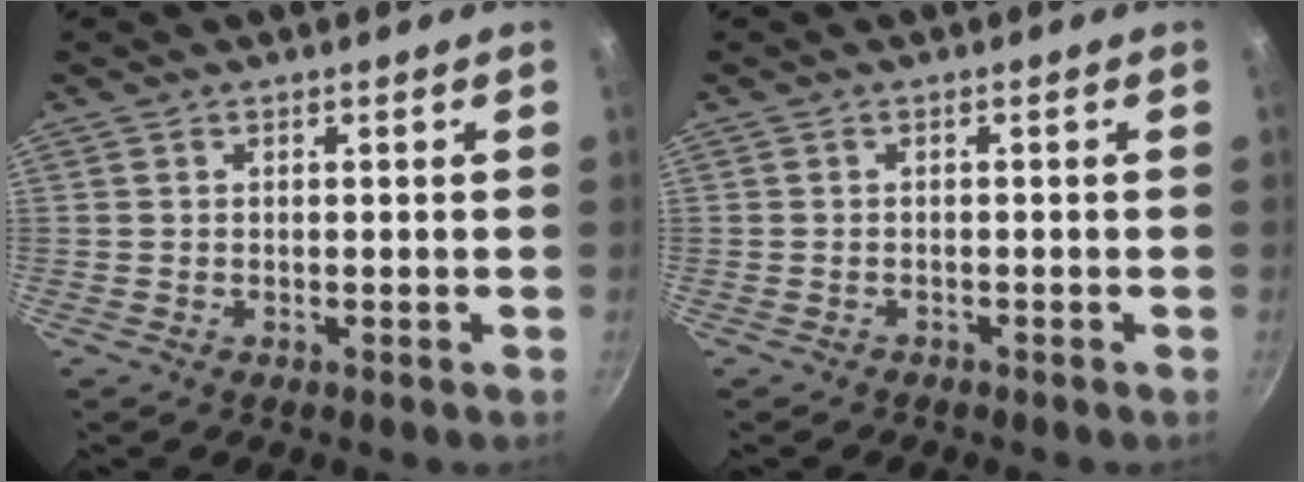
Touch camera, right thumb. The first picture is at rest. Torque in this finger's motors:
{"motor_torque": [-0.26, -0.10, 0.30, -0.29, -0.06]}